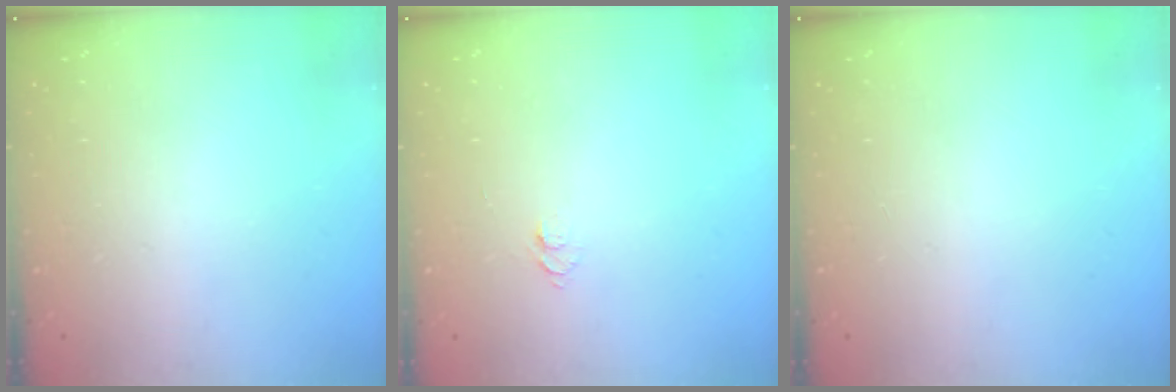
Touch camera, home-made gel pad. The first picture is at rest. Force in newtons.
{"total": 4.7, "press": 4.6, "slide": 0.5}
{"total": 0.0}